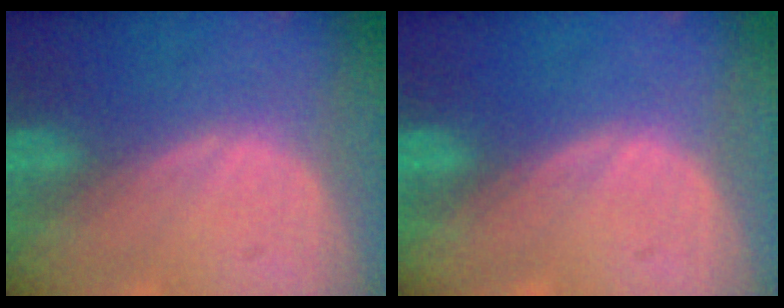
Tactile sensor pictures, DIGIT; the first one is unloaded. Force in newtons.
{"total": 0.0}